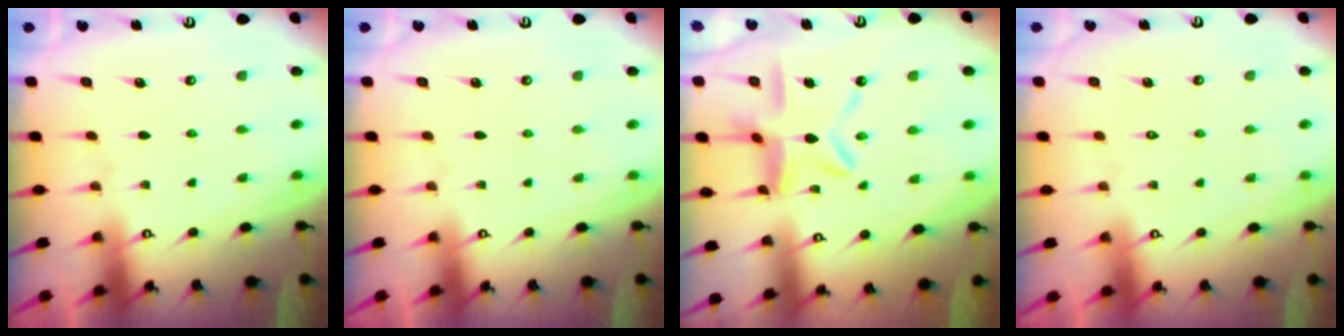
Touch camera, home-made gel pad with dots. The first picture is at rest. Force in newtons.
{"total": 0.0}
{"total": 12.7, "press": 12.6, "slide": 1.3}
{"total": 1.7, "press": 1.7, "slide": 0.1}